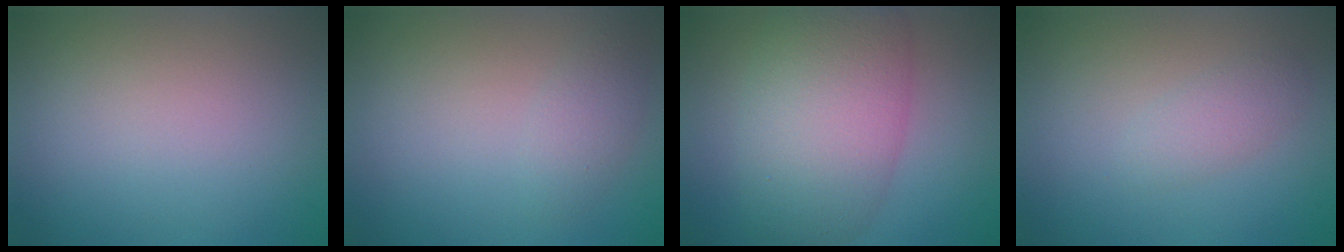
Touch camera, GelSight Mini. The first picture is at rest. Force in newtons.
{"total": 1.6, "press": 1.6, "slide": 0.1}
{"total": 8.9, "press": 8.9, "slide": 0.4}
{"total": 1.6, "press": 1.6, "slide": 0.1}